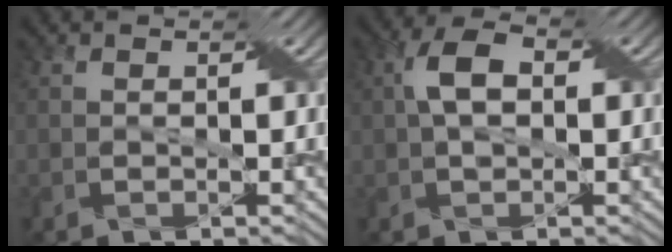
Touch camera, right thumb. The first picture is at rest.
{"total": 5.2, "force": [0.6, 3.0, 4.2], "torque": [-0.087, 0.011, 0.005]}